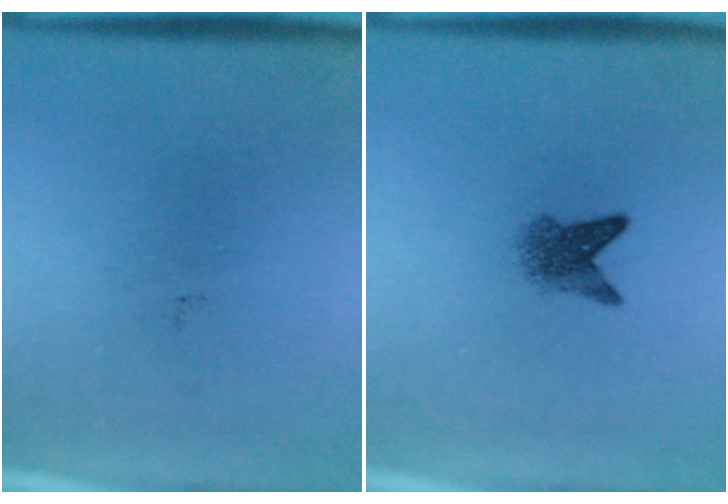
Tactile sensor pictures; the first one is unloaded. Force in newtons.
{"total": 3.1}